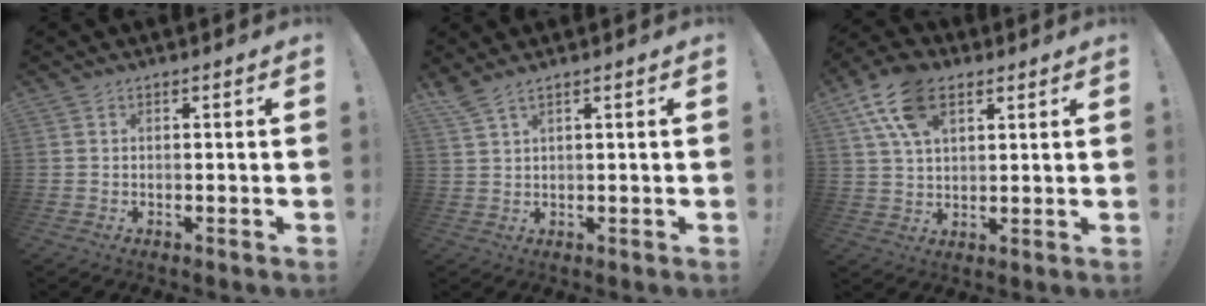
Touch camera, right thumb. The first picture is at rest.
{"total": 2.9, "force": [2.2, -0.1, 1.9], "torque": [-0.046, -0.011, 0.041]}
{"total": 13.4, "force": [6.4, 7.8, 8.8], "torque": [-0.161, -0.011, 0.117]}